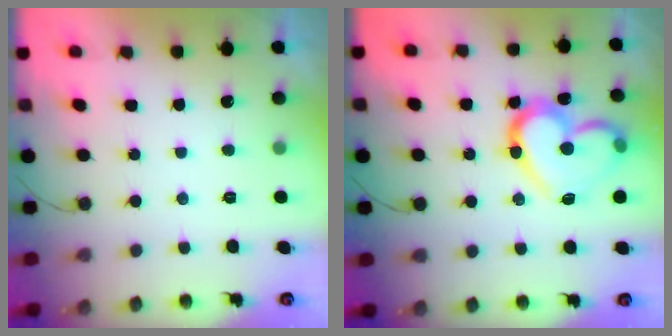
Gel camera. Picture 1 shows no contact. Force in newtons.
{"total": 17.2, "press": 17.2, "slide": 1.2}